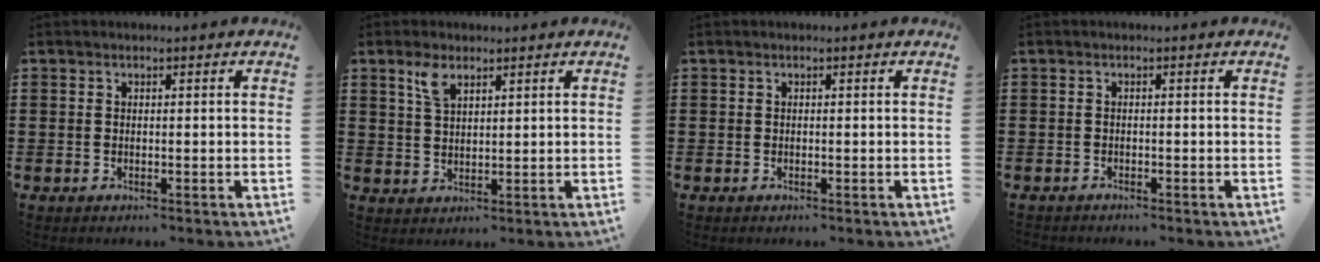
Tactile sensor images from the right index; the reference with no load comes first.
{"total": 3.7, "force": [2.3, 1.5, 2.4], "torque": [-0.056, 0.006, 0.042]}
{"total": 0.0}
{"total": 0.9, "force": [-0.9, 0.1, -0.2], "torque": [0.002, 0.001, -0.020]}